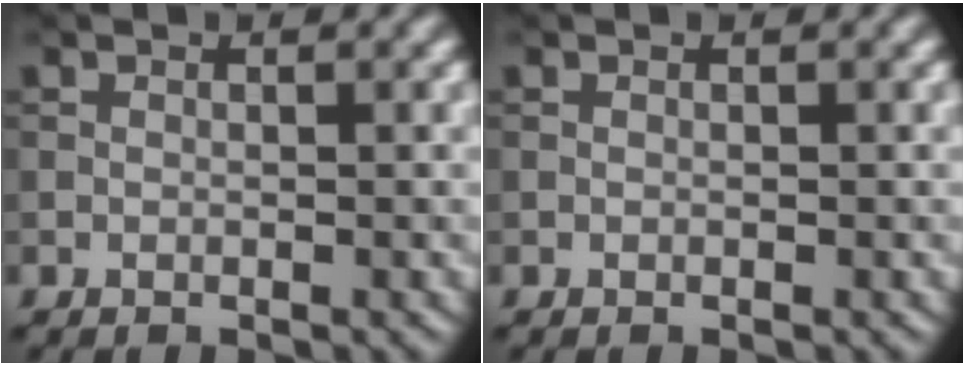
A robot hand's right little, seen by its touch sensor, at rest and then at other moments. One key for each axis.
{"total": 0.0}